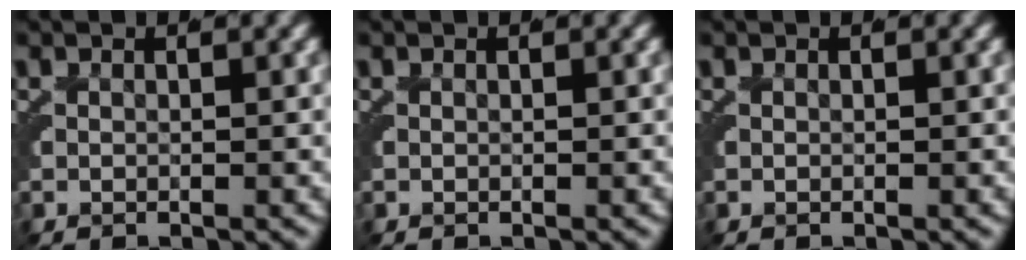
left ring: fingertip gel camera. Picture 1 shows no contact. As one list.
[{"total": 0.0}, {"total": 0.0}]